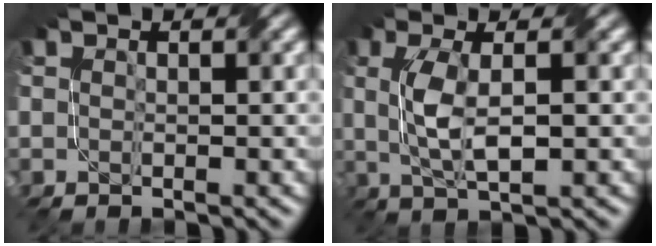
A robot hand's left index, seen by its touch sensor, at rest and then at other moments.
{"total": 4.0, "force": [0.4, 1.2, 3.8], "torque": [-0.085, 0.005, 0.012]}